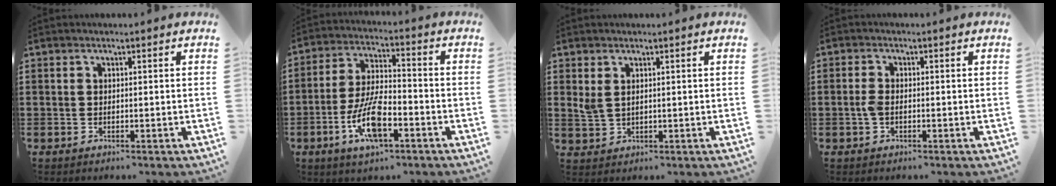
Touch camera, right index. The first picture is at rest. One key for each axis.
{"total": 10.0, "fx": -4.1, "fy": 3.6, "fz": 8.4, "tx": -0.178, "ty": -0.001, "tz": -0.077}
{"total": 2.2, "fx": 1.1, "fy": 1.1, "fz": 1.5, "tx": -0.040, "ty": 0.001, "tz": 0.019}
{"total": 1.8, "fx": -0.4, "fy": 1.0, "fz": 1.5, "tx": -0.037, "ty": -0.001, "tz": -0.011}